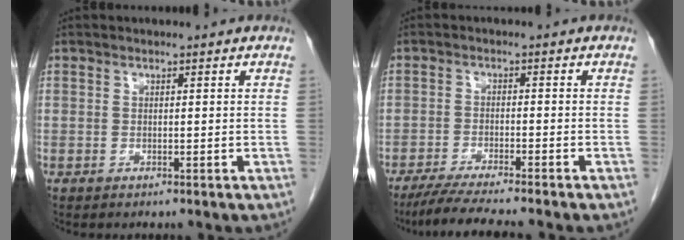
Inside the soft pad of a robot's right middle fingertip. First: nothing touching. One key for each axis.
{"total": 8.2, "fx": -7.0, "fy": -0.7, "fz": 4.2, "tx": -0.067, "ty": -0.026, "tz": -0.114}